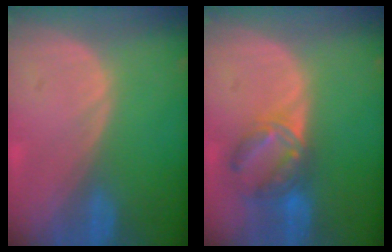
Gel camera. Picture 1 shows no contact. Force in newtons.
{"total": 6.8, "press": 6.0, "slide": 3.2}